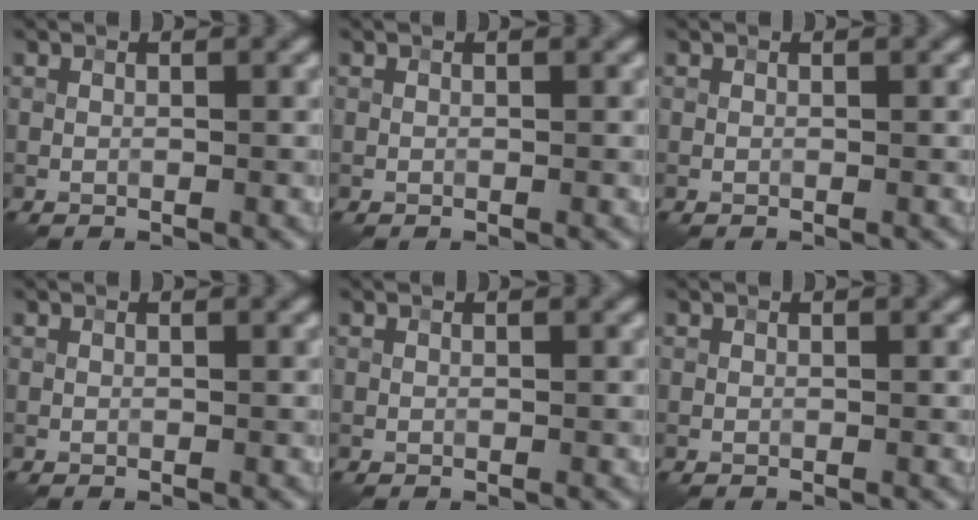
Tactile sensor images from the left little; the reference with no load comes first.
{"total": 0.0}
{"total": 0.0}
{"total": 0.0}
{"total": 0.0}
{"total": 0.0}